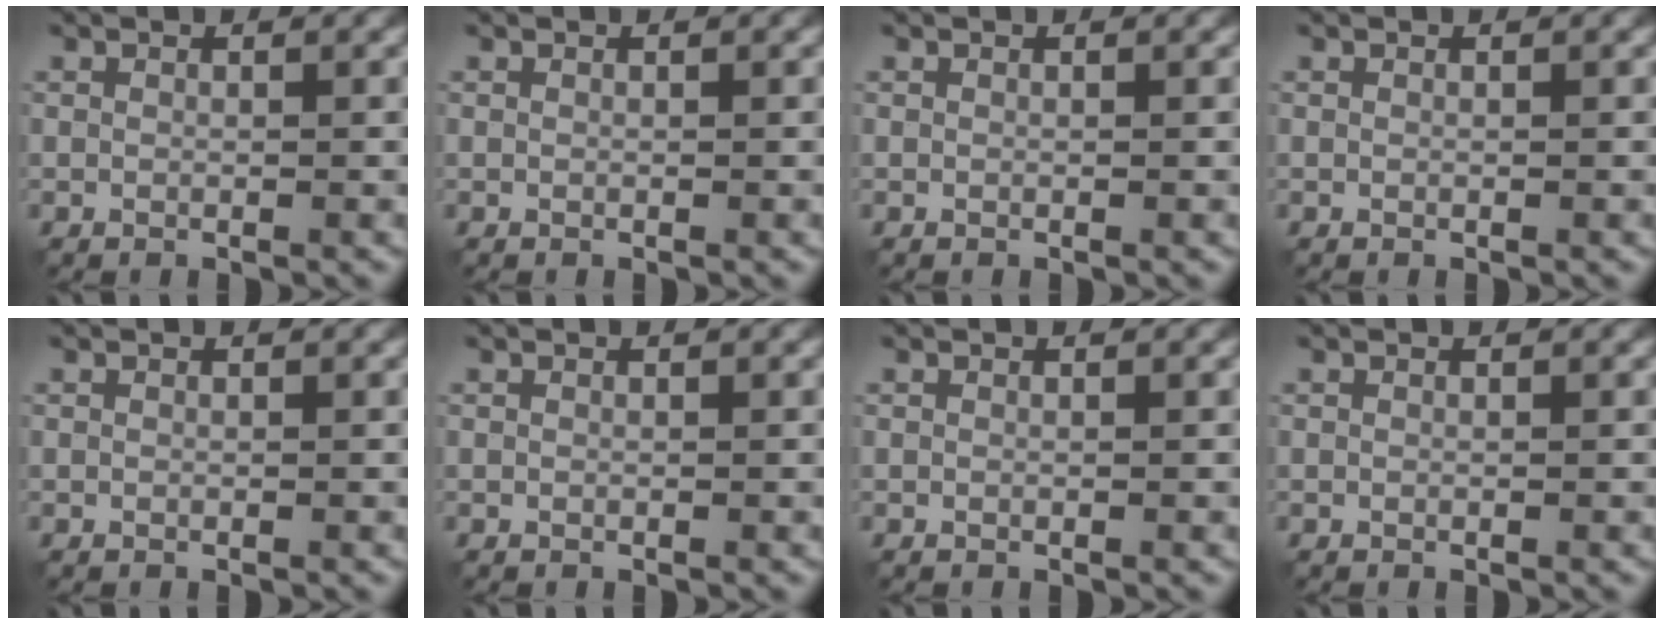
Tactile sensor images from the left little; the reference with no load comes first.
{"total": 0.0}
{"total": 0.0}
{"total": 0.0}
{"total": 0.0}
{"total": 0.0}
{"total": 0.0}
{"total": 0.0}